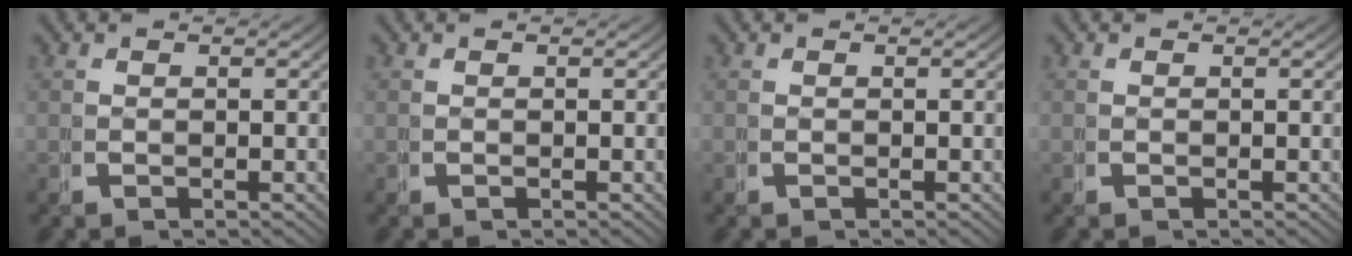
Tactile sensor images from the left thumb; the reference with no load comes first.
{"total": 0.0}
{"total": 0.0}
{"total": 0.0}